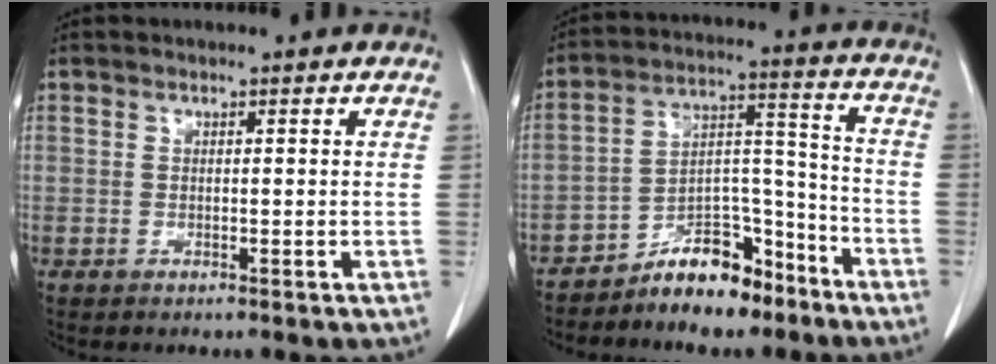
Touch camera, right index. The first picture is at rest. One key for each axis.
{"total": 10.0, "fx": -7.9, "fy": 4.3, "fz": 4.5, "tx": -0.069, "ty": 0.039, "tz": -0.137}